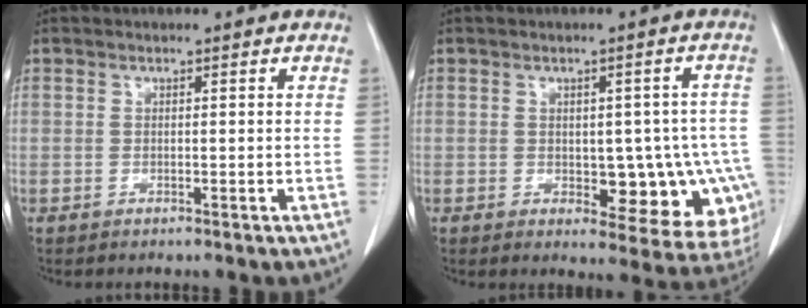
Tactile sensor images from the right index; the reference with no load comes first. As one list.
[{"total": 11.3, "force": [-2.5, 5.8, 9.3], "torque": [-0.081, 0.016, -0.016]}]